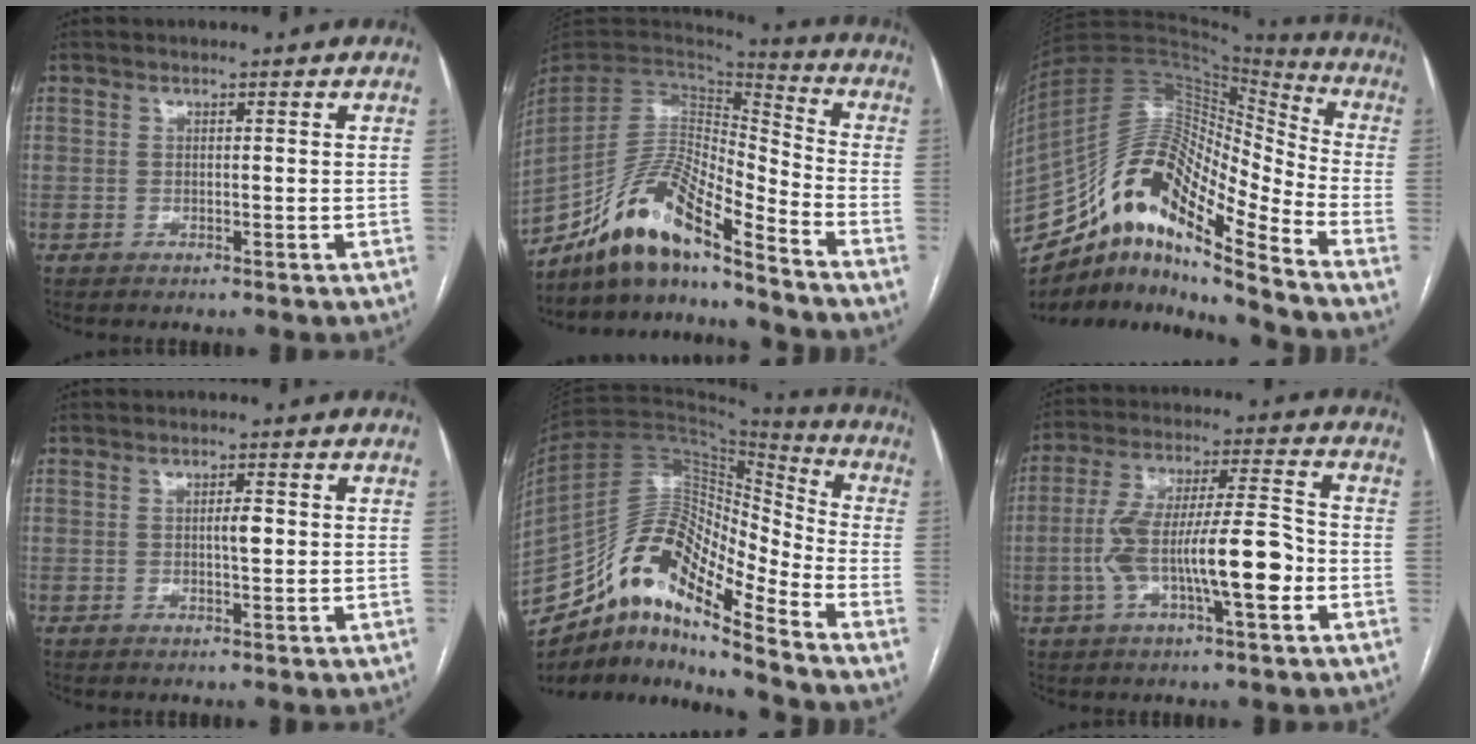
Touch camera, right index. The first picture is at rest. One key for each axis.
{"total": 15.6, "fx": -12.4, "fy": 2.1, "fz": 9.1, "tx": -0.173, "ty": 0.020, "tz": -0.231}
{"total": 20.2, "fx": -13.7, "fy": 3.9, "fz": 14.3, "tx": -0.282, "ty": 0.029, "tz": -0.247}
{"total": 2.0, "fx": 0.1, "fy": 0.5, "fz": 2.0, "tx": -0.033, "ty": 0.002, "tz": 0.002}
{"total": 17.5, "fx": -12.3, "fy": 4.1, "fz": 11.8, "tx": -0.213, "ty": 0.045, "tz": -0.217}
{"total": 14.2, "fx": -3.6, "fy": 2.4, "fz": 13.5, "tx": -0.248, "ty": 0.019, "tz": -0.061}